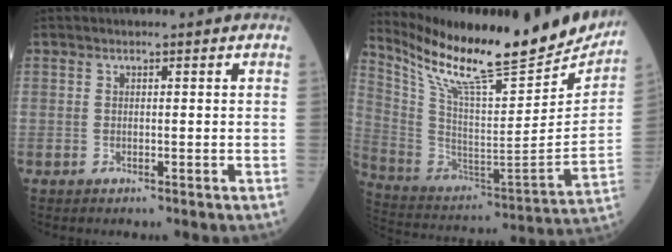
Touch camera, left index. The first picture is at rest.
{"total": 26.4, "force": [22.5, 3.9, 13.3], "torque": [-0.242, -0.059, 0.343]}